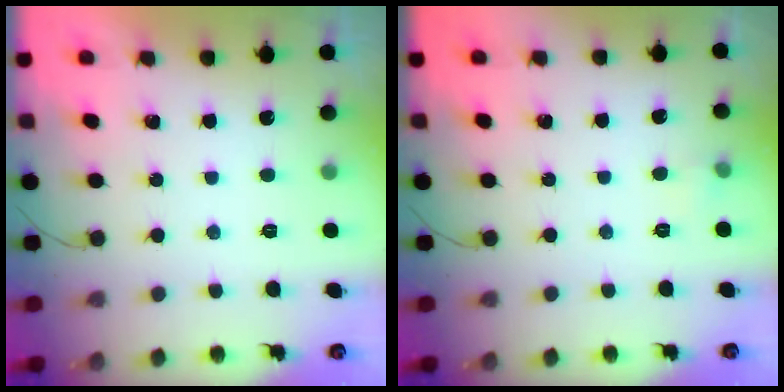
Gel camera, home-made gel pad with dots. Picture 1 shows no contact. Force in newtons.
{"total": 3.2, "press": 3.0, "slide": 1.2}